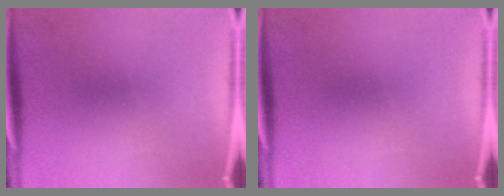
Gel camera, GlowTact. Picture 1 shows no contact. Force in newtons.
{"total": 0.0}